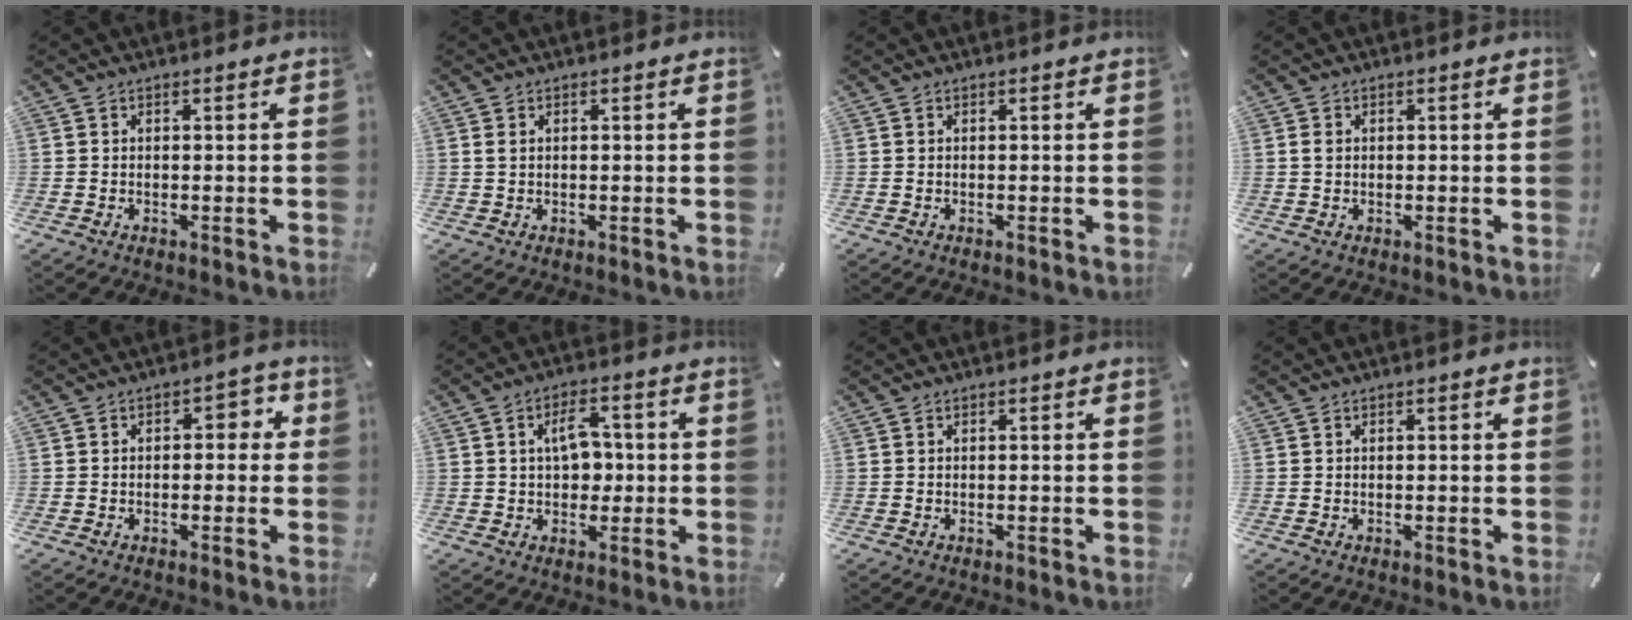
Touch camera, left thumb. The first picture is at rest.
{"total": 1.1, "force": [0.3, 0.6, 0.9], "torque": [-0.018, 0.004, 0.004]}
{"total": 0.0}
{"total": 1.5, "force": [0.2, 1.0, 1.1], "torque": [-0.023, 0.004, 0.001]}
{"total": 3.9, "force": [0.0, 2.7, 2.8], "torque": [-0.033, 0.006, -0.011]}
{"total": 8.1, "force": [0.8, 5.6, 5.7], "torque": [-0.090, 0.002, 0.008]}
{"total": 0.0}
{"total": 0.0}